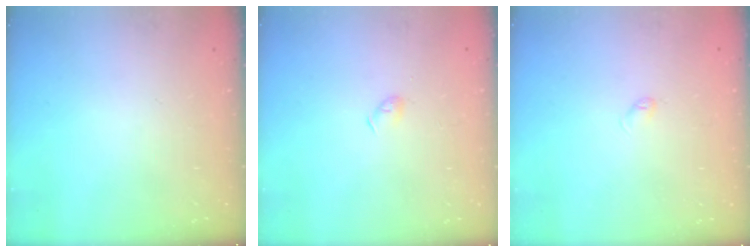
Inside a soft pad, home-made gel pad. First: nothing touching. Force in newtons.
{"total": 2.9, "press": 2.9, "slide": 0.6}
{"total": 2.7, "press": 2.6, "slide": 0.4}